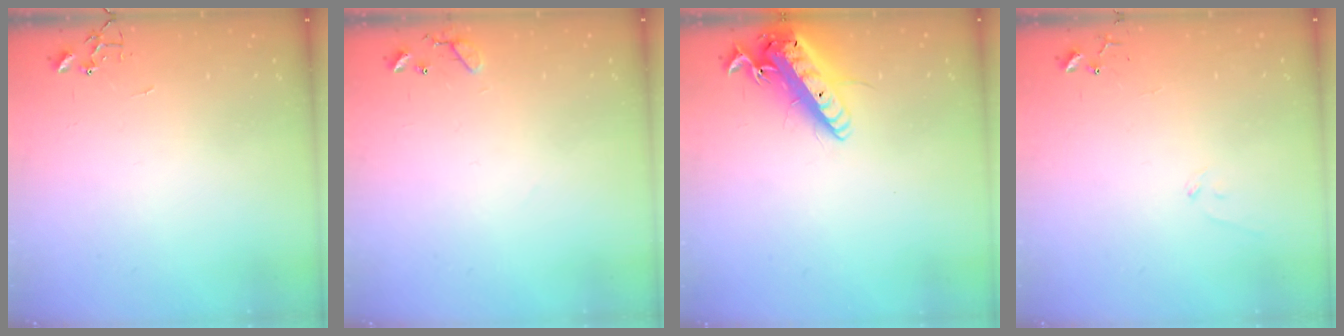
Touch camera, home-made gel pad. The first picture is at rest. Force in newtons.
{"total": 9.1, "press": 9.0, "slide": 0.7}
{"total": 17.0, "press": 16.7, "slide": 3.3}
{"total": 6.6, "press": 6.5, "slide": 0.6}